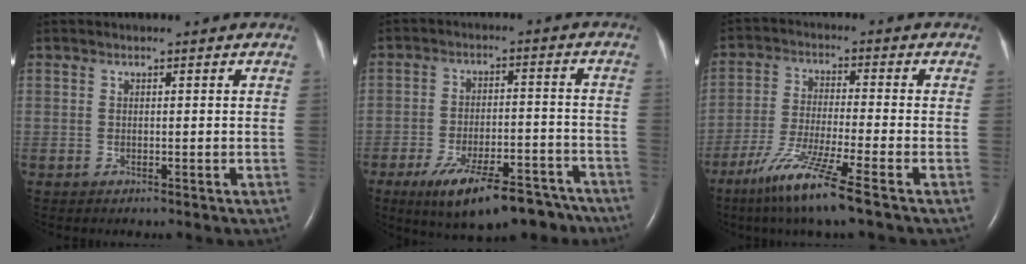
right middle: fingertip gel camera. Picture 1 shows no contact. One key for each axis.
{"total": 15.8, "fx": -11.6, "fy": 5.5, "fz": 9.2, "tx": -0.116, "ty": 0.014, "tz": -0.173}
{"total": 10.0, "fx": -6.3, "fy": -0.8, "fz": 7.7, "tx": -0.159, "ty": -0.036, "tz": -0.122}